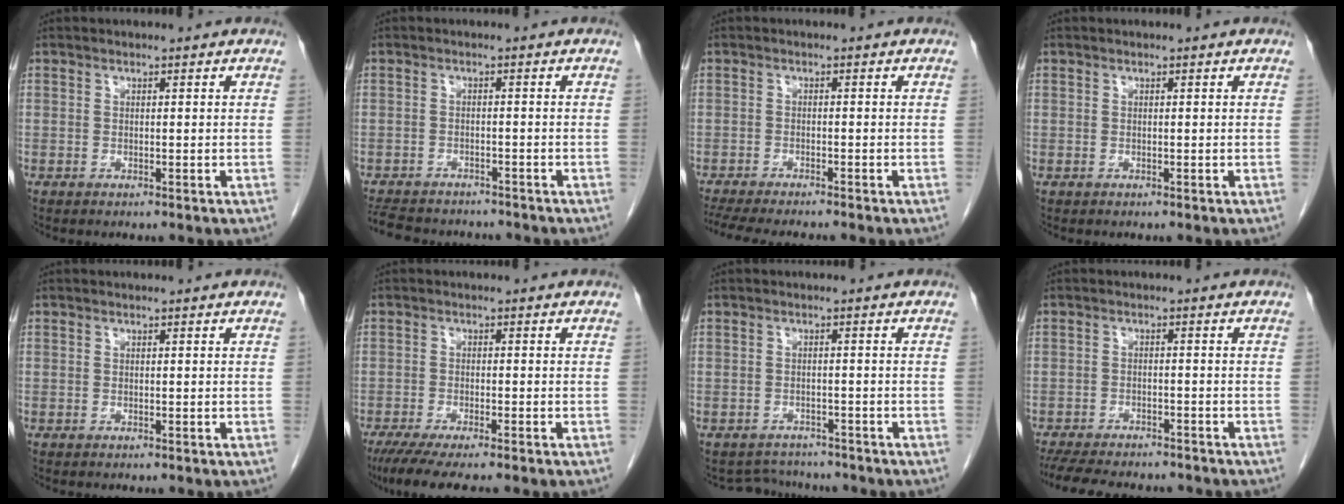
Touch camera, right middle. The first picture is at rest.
{"total": 11.1, "force": [-9.8, 3.6, 3.7], "torque": [-0.079, -0.001, -0.132]}
{"total": 10.2, "force": [-8.9, 0.9, 4.9], "torque": [-0.065, -0.014, -0.133]}
{"total": 0.0}
{"total": 0.0}
{"total": 8.0, "force": [-6.4, 0.5, 4.8], "torque": [-0.069, -0.018, -0.100]}
{"total": 4.0, "force": [-3.8, 1.3, -0.5], "torque": [0.006, 0.007, -0.055]}
{"total": 13.7, "force": [-12.0, 3.5, 5.6], "torque": [-0.114, -0.013, -0.165]}